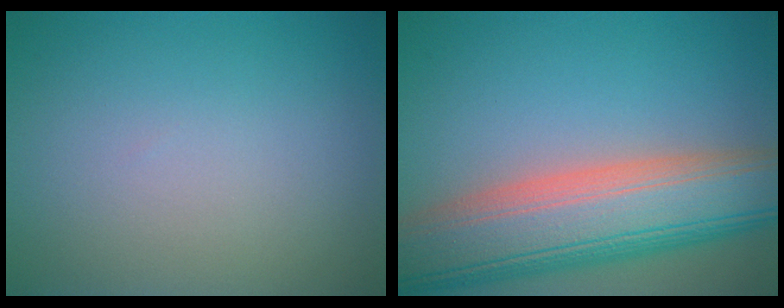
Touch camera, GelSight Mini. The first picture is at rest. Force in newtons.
{"total": 11.9, "press": 11.9, "slide": 0.9}